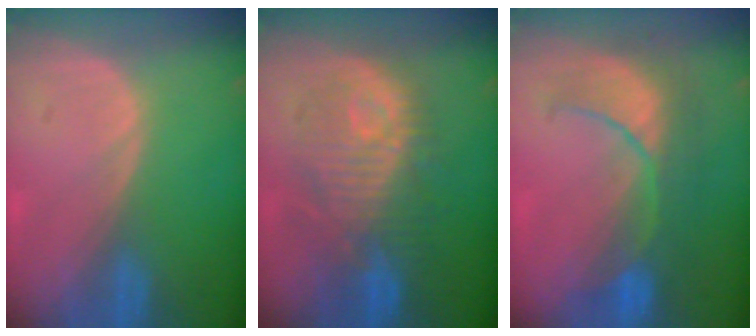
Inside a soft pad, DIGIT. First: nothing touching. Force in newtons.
{"total": 10.2, "press": 10.1, "slide": 1.7}
{"total": 8.1, "press": 8.1, "slide": 0.7}